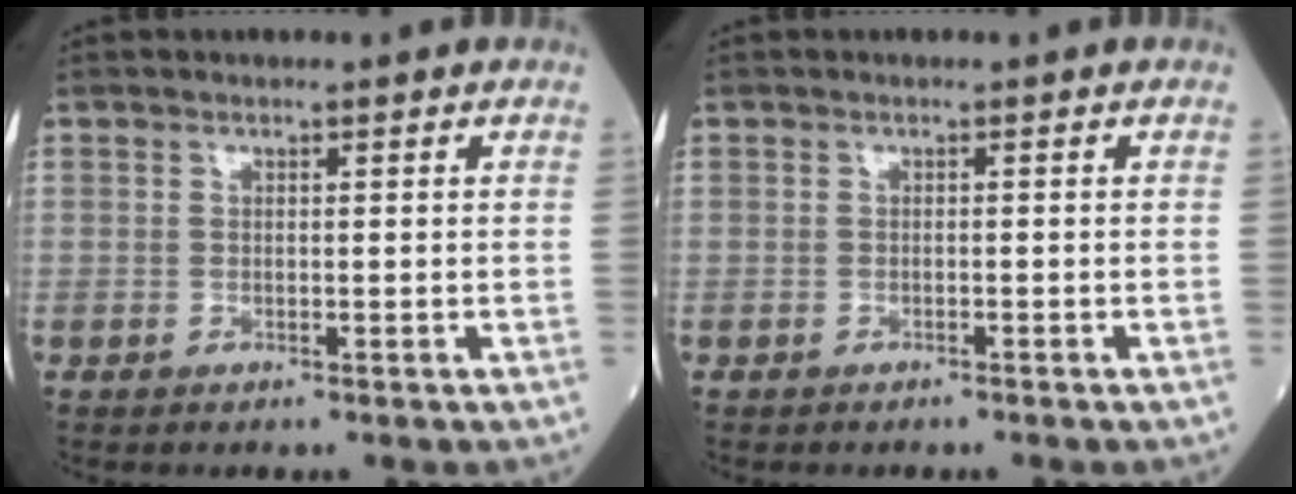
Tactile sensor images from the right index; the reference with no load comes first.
{"total": 0.0}